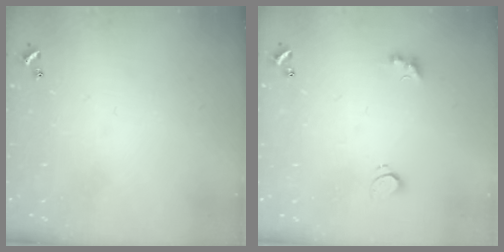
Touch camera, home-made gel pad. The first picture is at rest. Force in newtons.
{"total": 3.0, "press": 2.7, "slide": 1.1}